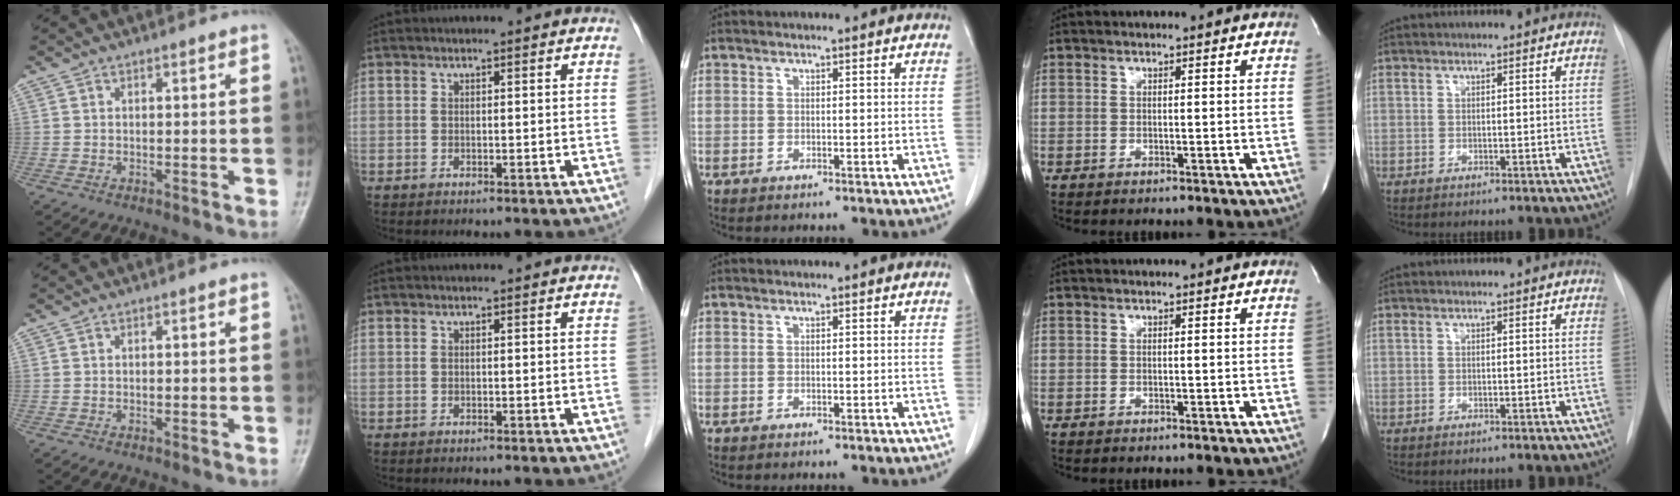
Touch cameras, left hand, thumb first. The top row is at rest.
{}